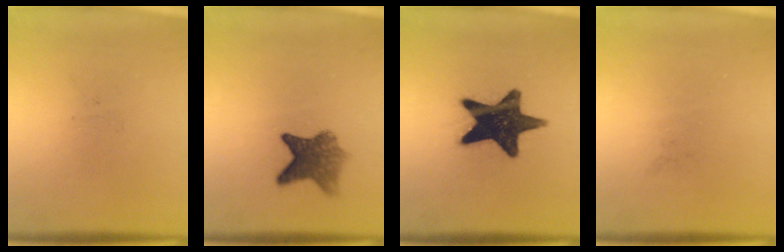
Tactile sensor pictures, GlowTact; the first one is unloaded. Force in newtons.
{"total": 6.2}
{"total": 16.6}
{"total": 0.0}